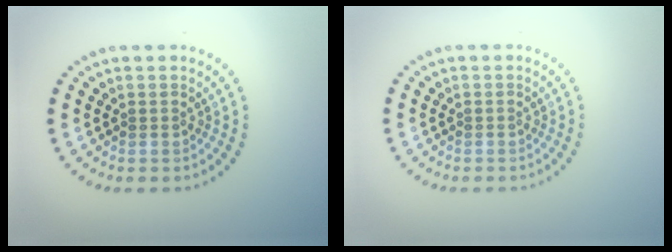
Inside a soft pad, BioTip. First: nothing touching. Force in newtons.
{"total": 0.0}